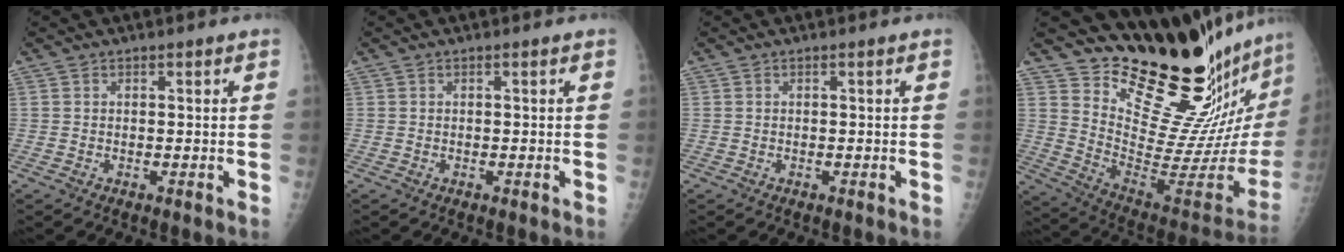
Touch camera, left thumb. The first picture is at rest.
{"total": 0.0}
{"total": 0.0}
{"total": 25.1, "force": [21.7, 4.4, 11.7], "torque": [-0.134, -0.204, 0.320]}